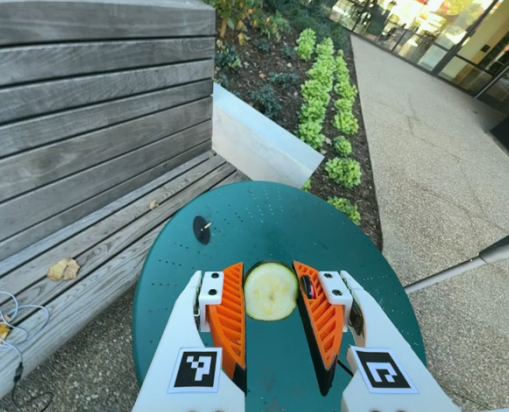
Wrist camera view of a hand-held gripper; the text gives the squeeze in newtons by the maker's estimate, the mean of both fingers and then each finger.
{"total": 13.3, "left": 13.9, "right": 12.7}